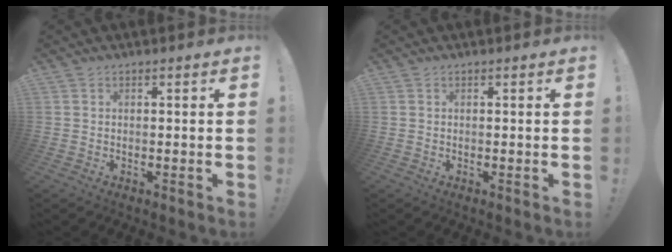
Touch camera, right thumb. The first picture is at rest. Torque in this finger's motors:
{"motor_torque": [0.00, 0.00, 0.00, 0.00, 0.00]}